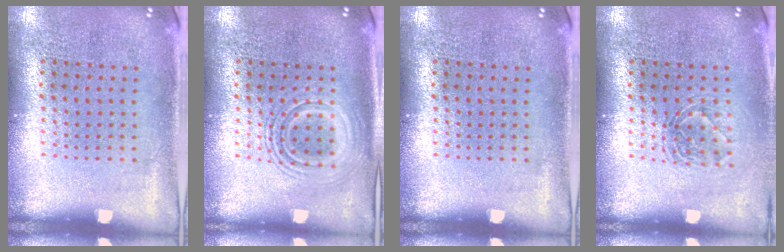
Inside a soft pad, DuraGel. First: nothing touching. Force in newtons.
{"total": 2.1, "press": 2.1, "slide": 0.3}
{"total": 0.0}
{"total": 1.3, "press": 1.1, "slide": 0.7}